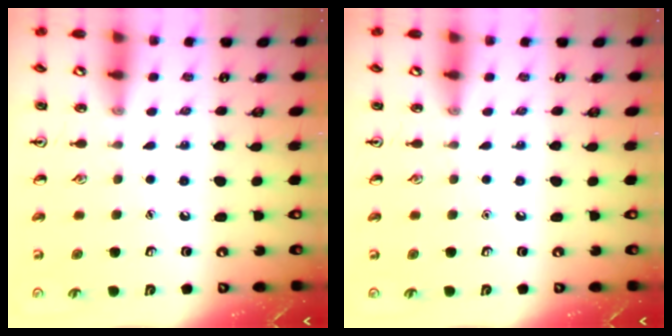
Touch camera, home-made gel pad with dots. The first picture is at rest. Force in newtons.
{"total": 0.0}